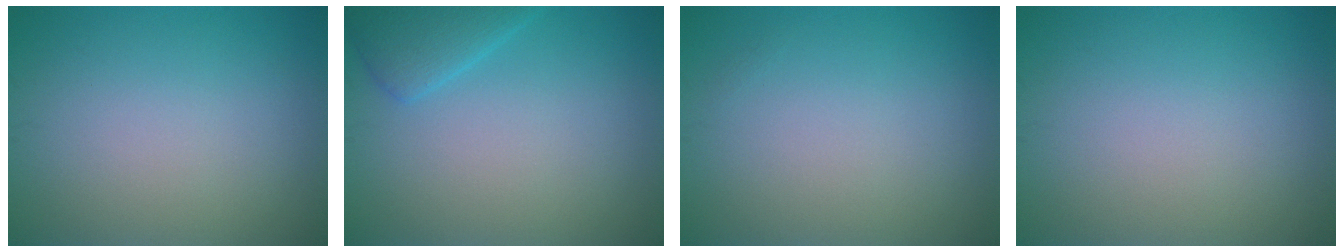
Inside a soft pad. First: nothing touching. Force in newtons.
{"total": 2.7, "press": 2.7, "slide": 0.2}
{"total": 0.0}
{"total": 0.0}